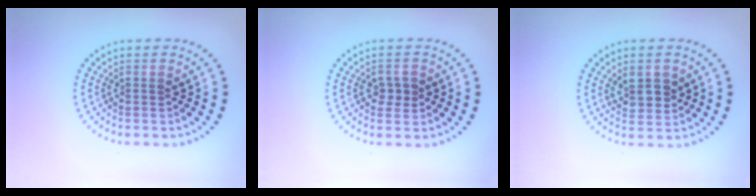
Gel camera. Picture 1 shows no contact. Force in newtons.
{"total": 1.9, "press": 1.9, "slide": 0.3}
{"total": 2.6, "press": 2.5, "slide": 0.8}